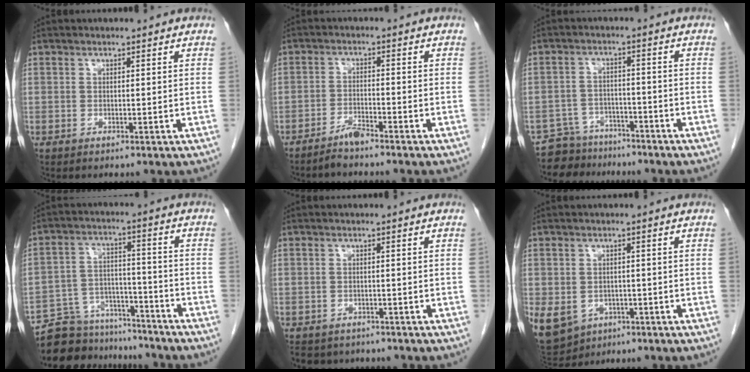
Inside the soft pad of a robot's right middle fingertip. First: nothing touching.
{"total": 2.7, "force": [-2.6, -0.2, 0.9], "torque": [-0.020, -0.007, -0.051]}
{"total": 6.9, "force": [-6.1, 3.3, -0.7], "torque": [0.015, 0.021, -0.101]}
{"total": 13.6, "force": [-12.6, 5.0, 1.5], "torque": [-0.029, 0.040, -0.196]}
{"total": 6.4, "force": [-5.5, 3.1, 1.0], "torque": [-0.011, -0.002, -0.072]}
{"total": 16.9, "force": [-7.4, 13.5, 7.0], "torque": [-0.224, -0.008, -0.097]}